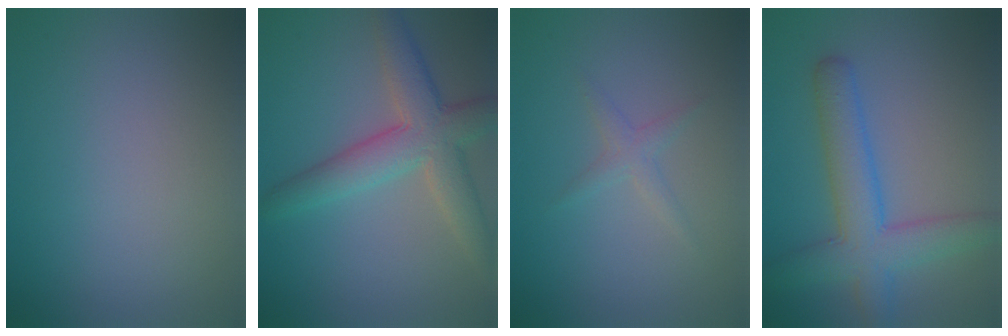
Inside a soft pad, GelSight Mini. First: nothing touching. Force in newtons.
{"total": 5.8, "press": 5.8, "slide": 0.4}
{"total": 1.8, "press": 1.8, "slide": 0.1}
{"total": 5.8, "press": 5.8, "slide": 0.3}